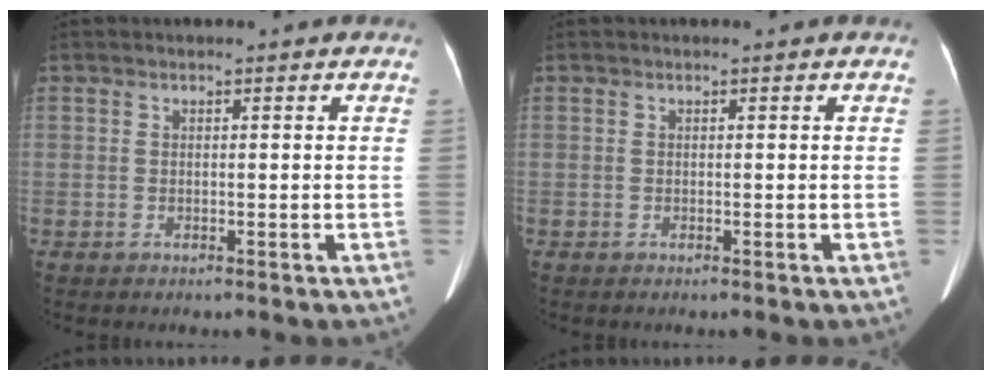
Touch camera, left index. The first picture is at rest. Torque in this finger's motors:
{"motor_torque": [-0.01, 0.09, 0.00, 0.00]}